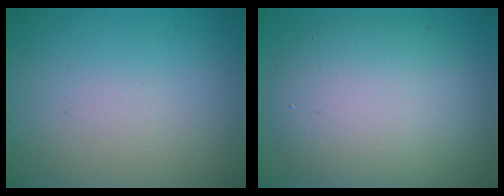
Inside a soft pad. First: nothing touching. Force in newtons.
{"total": 9.0, "press": 9.0, "slide": 0.2}